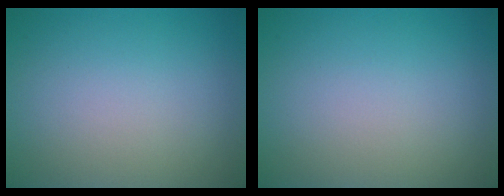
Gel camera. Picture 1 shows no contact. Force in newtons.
{"total": 0.0}